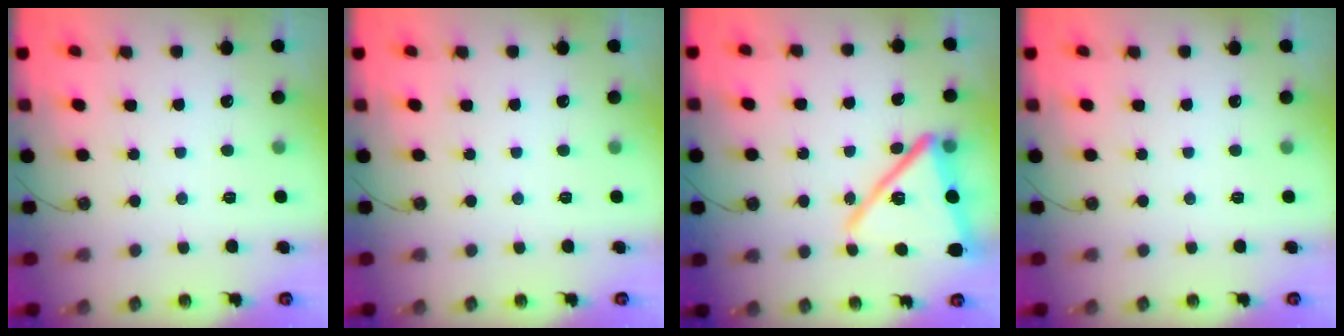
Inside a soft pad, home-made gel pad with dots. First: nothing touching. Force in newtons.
{"total": 0.0}
{"total": 19.4, "press": 19.4, "slide": 1.4}
{"total": 0.0}